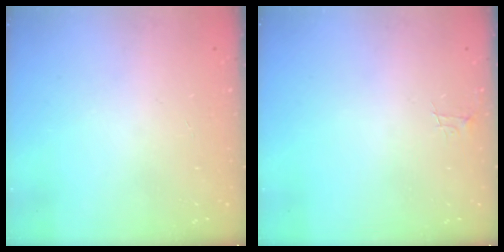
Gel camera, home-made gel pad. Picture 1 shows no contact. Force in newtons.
{"total": 3.8, "press": 3.8, "slide": 0.4}